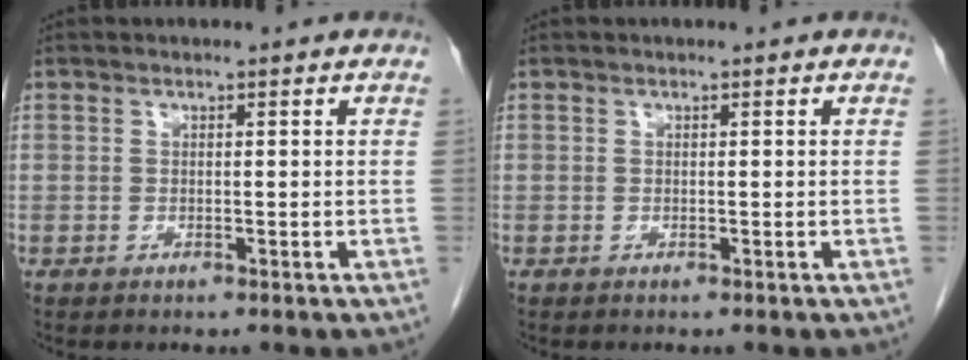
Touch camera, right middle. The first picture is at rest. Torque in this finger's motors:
{"motor_torque": [0.00, 0.00, 0.00, 0.00]}